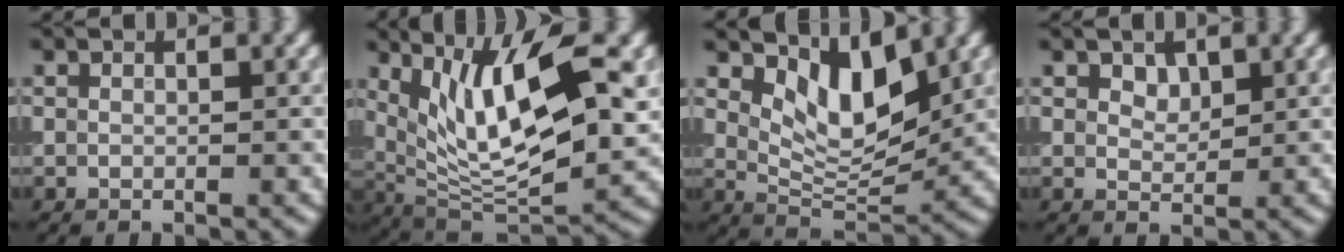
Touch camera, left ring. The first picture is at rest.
{"total": 11.1, "force": [3.6, 3.6, 9.9], "torque": [-0.168, -0.008, 0.070]}
{"total": 5.2, "force": [2.8, 2.3, 3.7], "torque": [-0.069, -0.015, 0.047]}
{"total": 1.3, "force": [0.8, 0.8, 0.5], "torque": [-0.010, -0.004, 0.014]}